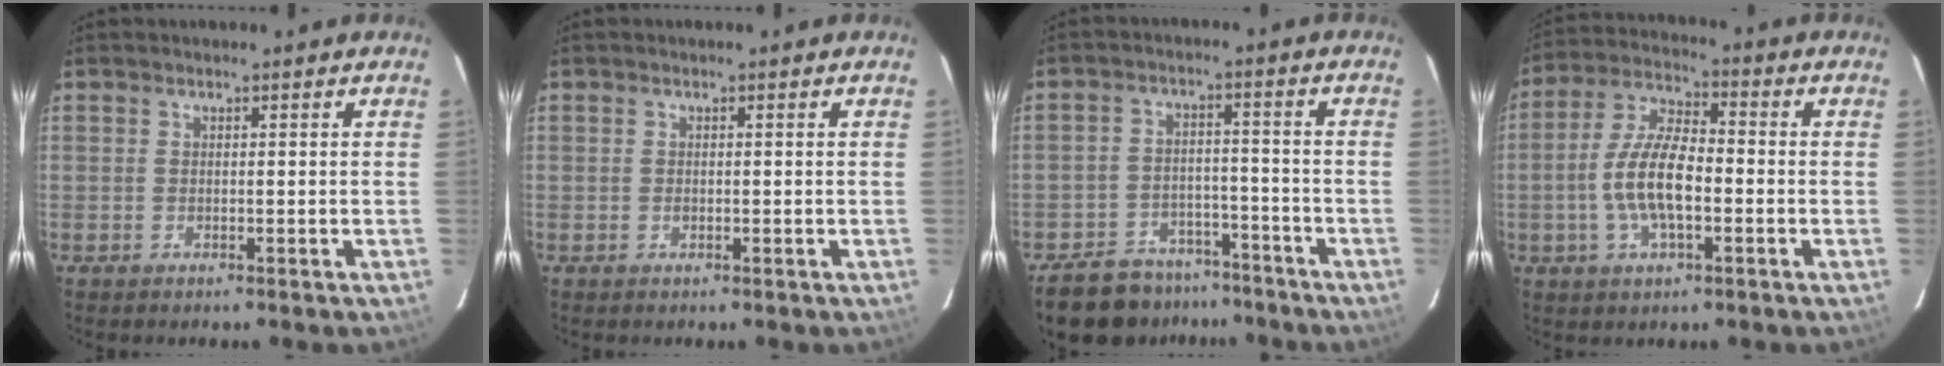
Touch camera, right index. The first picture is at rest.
{"total": 0.5, "force": [-0.1, 0.5, 0.2], "torque": [-0.003, 0.000, -0.001]}
{"total": 14.1, "force": [-11.3, 7.1, 4.6], "torque": [-0.124, 0.018, -0.156]}
{"total": 10.9, "force": [-2.5, 4.3, 9.7], "torque": [-0.202, 0.006, -0.047]}